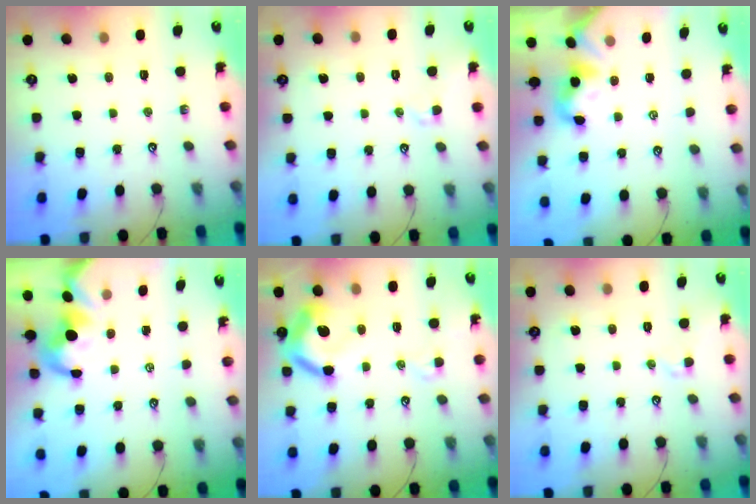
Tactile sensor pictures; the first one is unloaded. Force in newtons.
{"total": 1.2, "press": 1.0, "slide": 0.6}
{"total": 0.5, "press": 0.5, "slide": 0.1}
{"total": 1.4, "press": 1.0, "slide": 0.9}
{"total": 12.1, "press": 11.9, "slide": 1.9}
{"total": 1.2, "press": 1.0, "slide": 0.6}